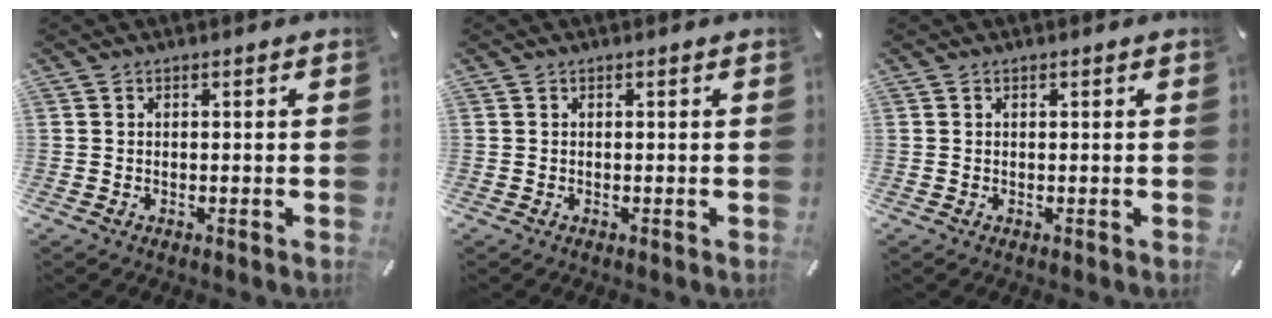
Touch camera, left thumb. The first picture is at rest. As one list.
[{"total": 0.0}, {"total": 0.0}]